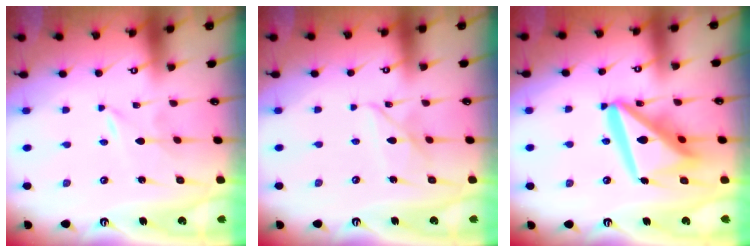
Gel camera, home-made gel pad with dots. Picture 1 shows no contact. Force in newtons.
{"total": 7.1, "press": 7.1, "slide": 0.6}
{"total": 19.9, "press": 19.7, "slide": 2.3}